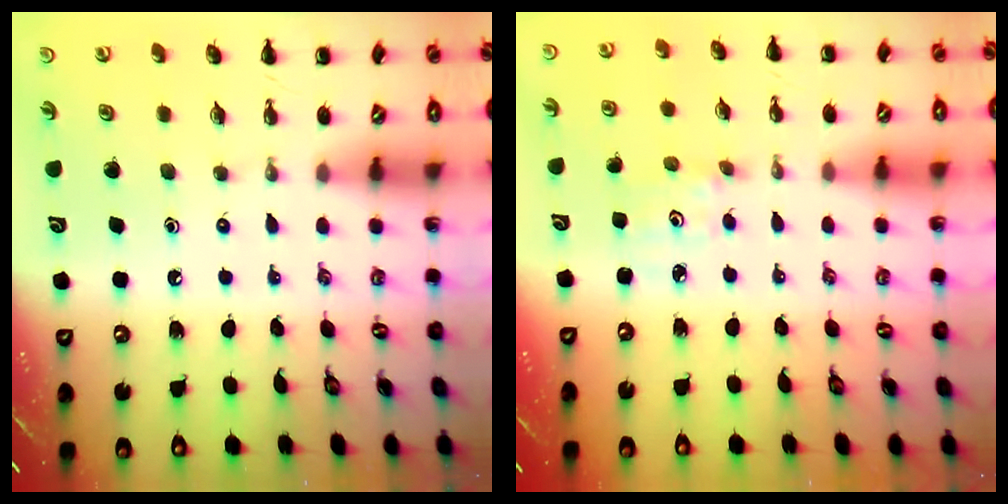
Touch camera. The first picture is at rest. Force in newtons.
{"total": 2.4, "press": 2.3, "slide": 0.8}